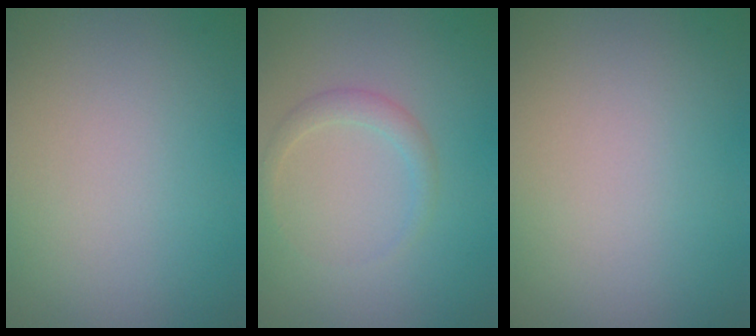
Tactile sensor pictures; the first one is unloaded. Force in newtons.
{"total": 1.4, "press": 1.4, "slide": 0.0}
{"total": 0.0}